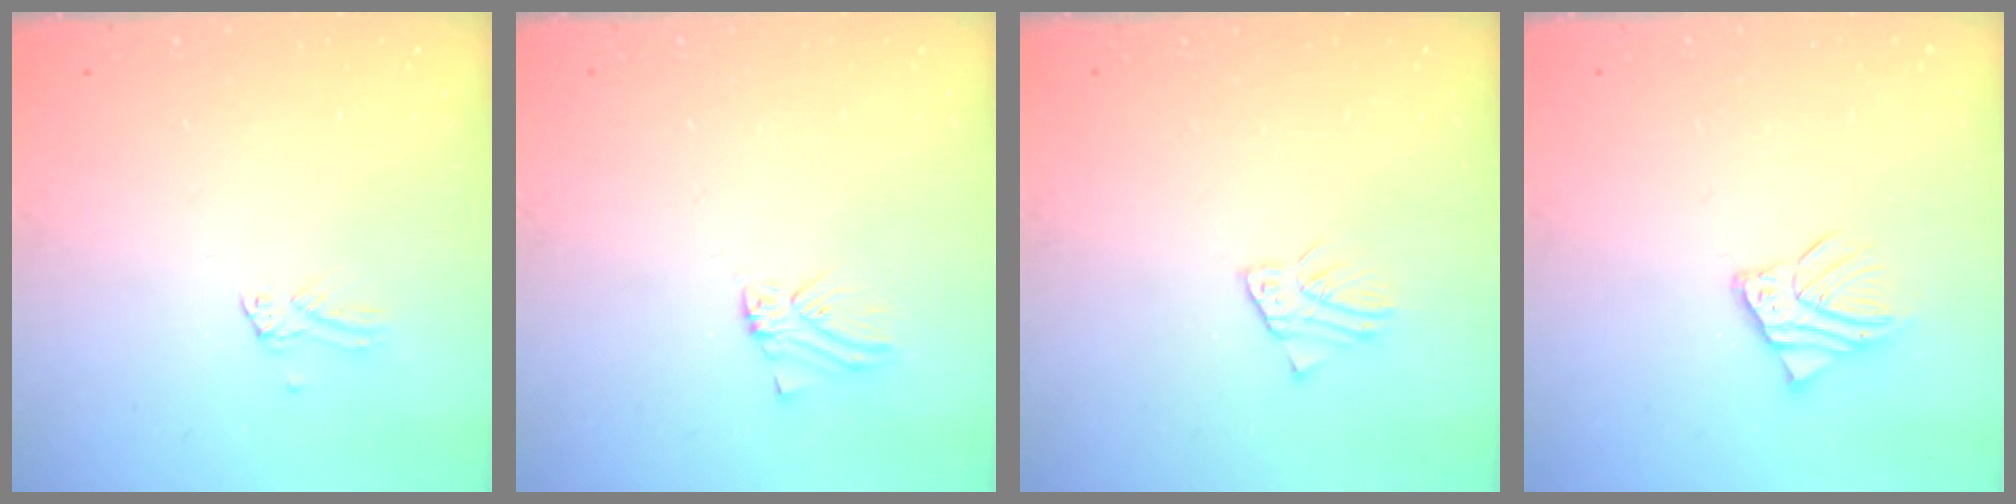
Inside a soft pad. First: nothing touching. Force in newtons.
{"total": 0.9, "press": 0.9, "slide": 0.1}
{"total": 1.3, "press": 1.3, "slide": 0.1}
{"total": 5.8, "press": 5.8, "slide": 0.7}